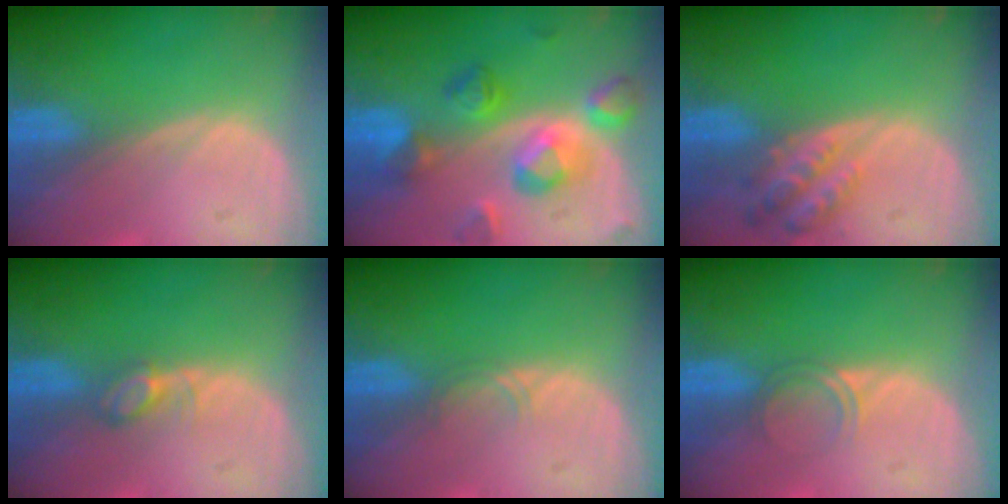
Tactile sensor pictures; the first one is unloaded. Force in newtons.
{"total": 8.9, "press": 8.9, "slide": 0.4}
{"total": 5.6, "press": 5.1, "slide": 2.2}
{"total": 2.5, "press": 2.4, "slide": 0.3}
{"total": 1.1, "press": 1.1, "slide": 0.1}
{"total": 2.1, "press": 1.8, "slide": 1.1}